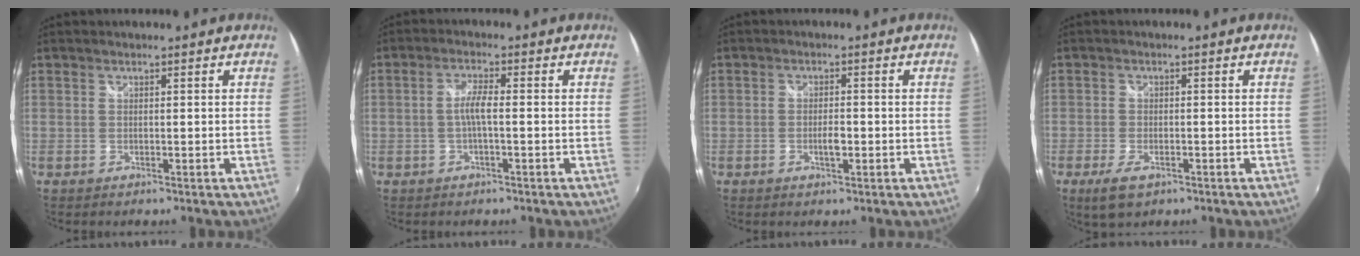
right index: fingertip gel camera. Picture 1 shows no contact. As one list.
[{"total": 3.0, "force": [-0.6, 0.1, 2.9], "torque": [-0.057, 0.004, -0.011]}, {"total": 2.6, "force": [-0.9, 1.1, 2.2], "torque": [-0.040, -0.001, -0.016]}, {"total": 5.0, "force": [-2.9, 2.2, 3.3], "torque": [-0.080, -0.012, -0.051]}]